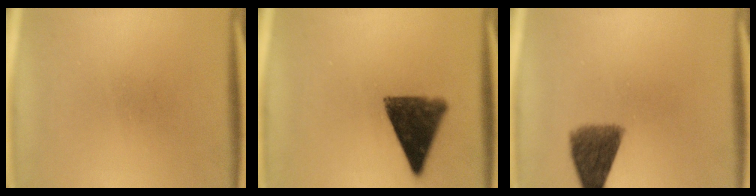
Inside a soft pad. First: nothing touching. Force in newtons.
{"total": 11.1}
{"total": 7.6}